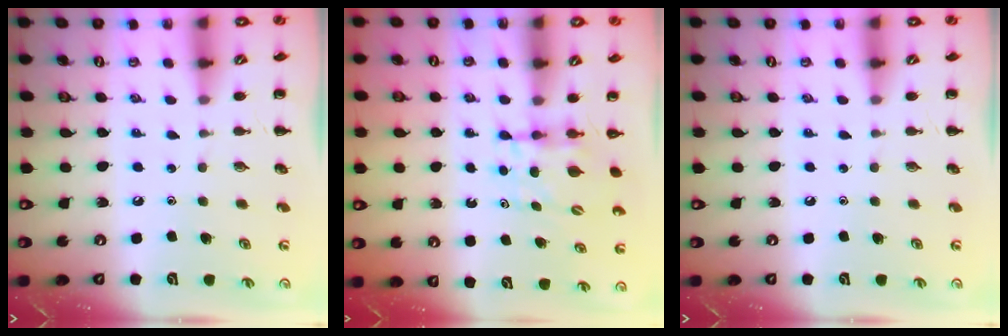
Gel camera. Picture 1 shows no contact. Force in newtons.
{"total": 4.5, "press": 4.3, "slide": 1.5}
{"total": 0.0}